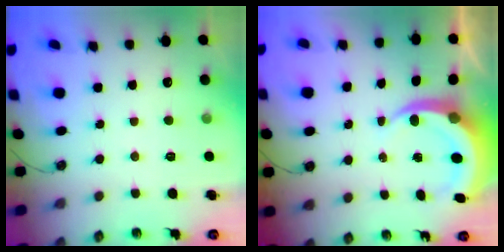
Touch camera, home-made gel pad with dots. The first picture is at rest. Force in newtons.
{"total": 6.9, "press": 6.9, "slide": 0.9}